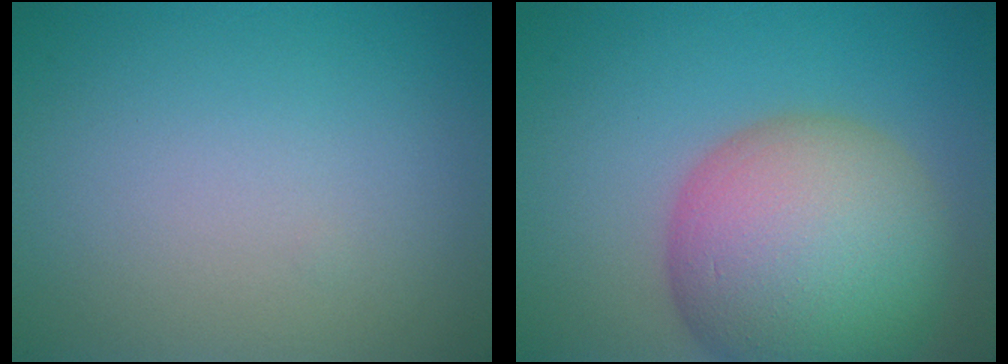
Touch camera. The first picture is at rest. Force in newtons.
{"total": 12.9, "press": 12.9, "slide": 0.7}